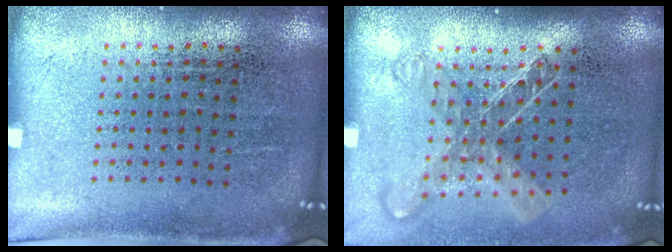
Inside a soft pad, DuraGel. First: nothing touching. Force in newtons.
{"total": 1.5, "press": 1.2, "slide": 0.8}